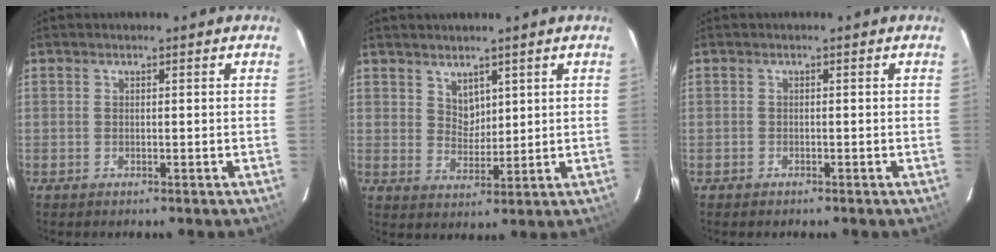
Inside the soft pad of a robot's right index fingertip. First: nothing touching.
{"total": 4.0, "force": [2.8, 2.6, 1.3], "torque": [-0.012, 0.002, 0.054]}
{"total": 0.8, "force": [-0.6, 0.5, 0.0], "torque": [-0.004, 0.003, -0.010]}